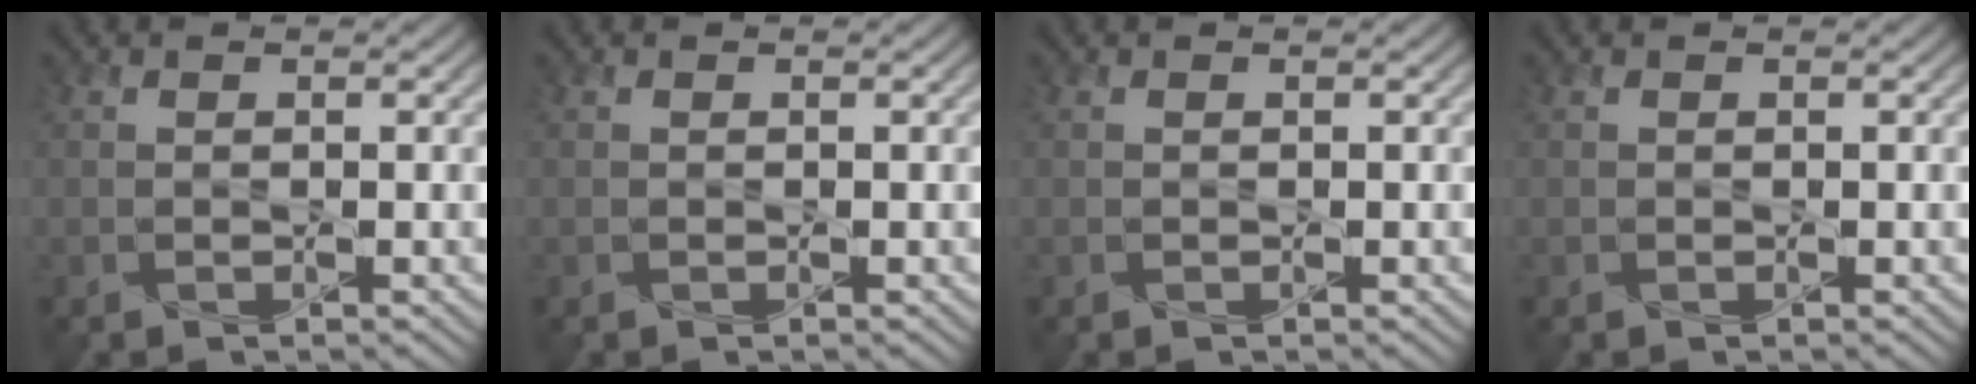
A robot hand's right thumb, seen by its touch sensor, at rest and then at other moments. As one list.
[{"total": 0.0}, {"total": 0.0}, {"total": 0.0}]